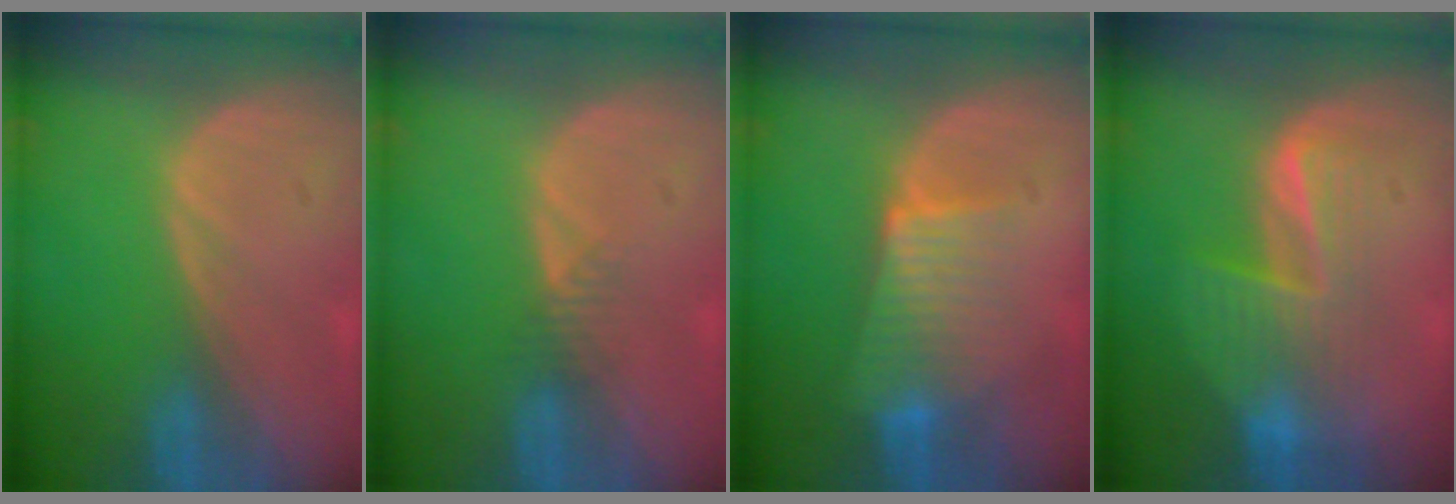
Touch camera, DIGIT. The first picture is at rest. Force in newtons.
{"total": 1.6, "press": 1.4, "slide": 0.9}
{"total": 6.6, "press": 6.2, "slide": 2.4}
{"total": 6.7, "press": 6.3, "slide": 2.2}